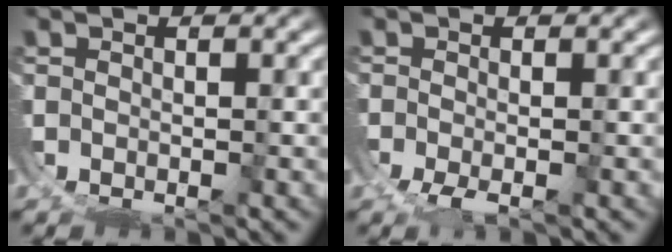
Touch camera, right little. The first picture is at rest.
{"total": 1.3, "force": [-1.0, 0.2, 0.8], "torque": [-0.023, -0.014, -0.013]}